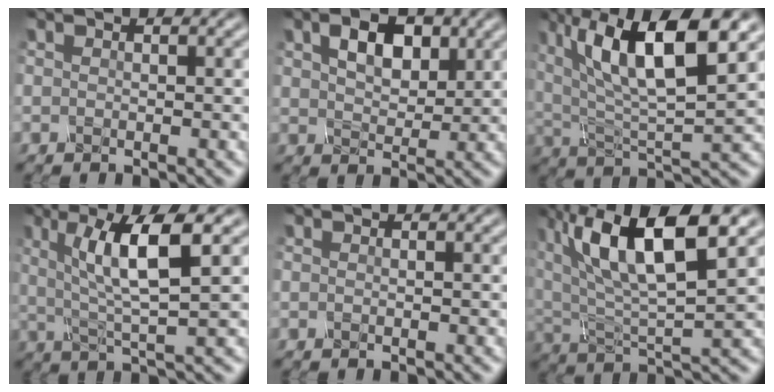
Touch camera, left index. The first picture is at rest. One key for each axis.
{"total": 4.5, "fx": 1.5, "fy": 2.7, "fz": 3.3, "tx": -0.064, "ty": 0.003, "tz": 0.022}
{"total": 11.0, "fx": 4.7, "fy": 3.6, "fz": 9.3, "tx": -0.166, "ty": 0.004, "tz": 0.079}
{"total": 7.1, "fx": 1.9, "fy": 1.4, "fz": 6.7, "tx": -0.115, "ty": 0.002, "tz": 0.031}
{"total": 0.0}
{"total": 10.7, "fx": 4.4, "fy": 3.8, "fz": 9.0, "tx": -0.169, "ty": 0.008, "tz": 0.074}